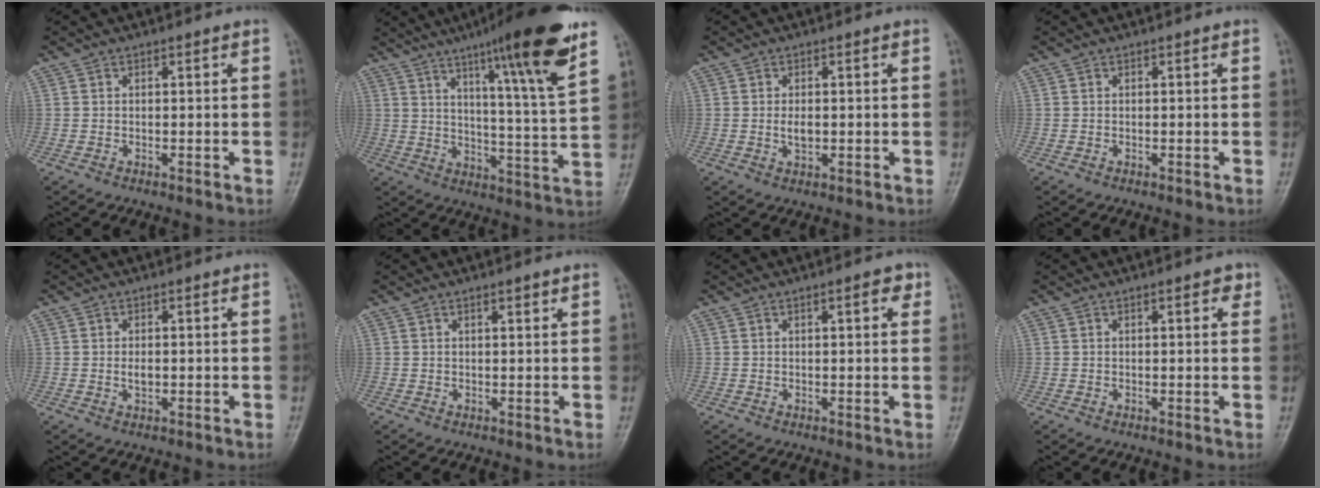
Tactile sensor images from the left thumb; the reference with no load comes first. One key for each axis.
{"total": 19.5, "fx": 11.8, "fy": 1.3, "fz": 15.4, "tx": -0.211, "ty": -0.056, "tz": 0.172}
{"total": 2.4, "fx": -0.1, "fy": 1.4, "fz": 2.0, "tx": -0.034, "ty": -0.003, "tz": 0.000}
{"total": 0.0}
{"total": 1.7, "fx": 0.0, "fy": 1.0, "fz": 1.4, "tx": -0.021, "ty": -0.002, "tz": 0.001}
{"total": 1.4, "fx": 0.9, "fy": 0.2, "fz": 1.0, "tx": -0.015, "ty": -0.004, "tz": 0.015}
{"total": 2.7, "fx": 1.2, "fy": 0.9, "fz": 2.2, "tx": -0.024, "ty": 0.000, "tz": 0.014}
{"total": 2.1, "fx": 1.1, "fy": 0.9, "fz": 1.6, "tx": -0.014, "ty": -0.001, "tz": 0.011}